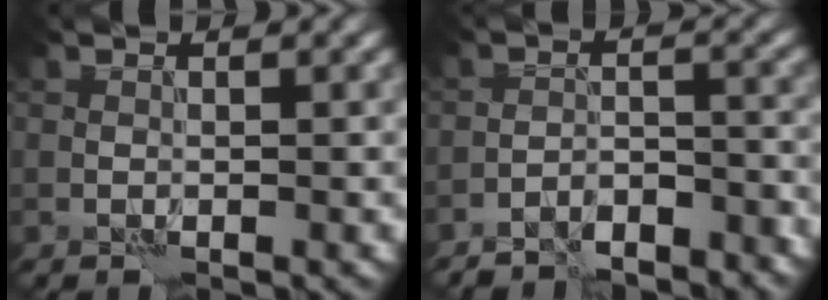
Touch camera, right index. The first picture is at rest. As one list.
[{"total": 5.5, "force": [-5.0, 1.5, 1.8], "torque": [-0.023, -0.002, -0.085]}]